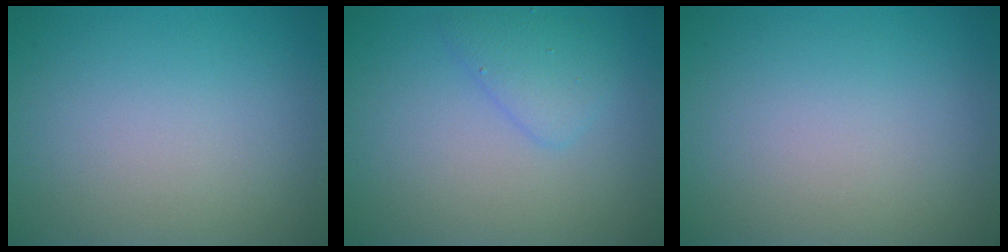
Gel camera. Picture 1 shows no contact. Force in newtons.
{"total": 2.1, "press": 2.1, "slide": 0.2}
{"total": 0.0}